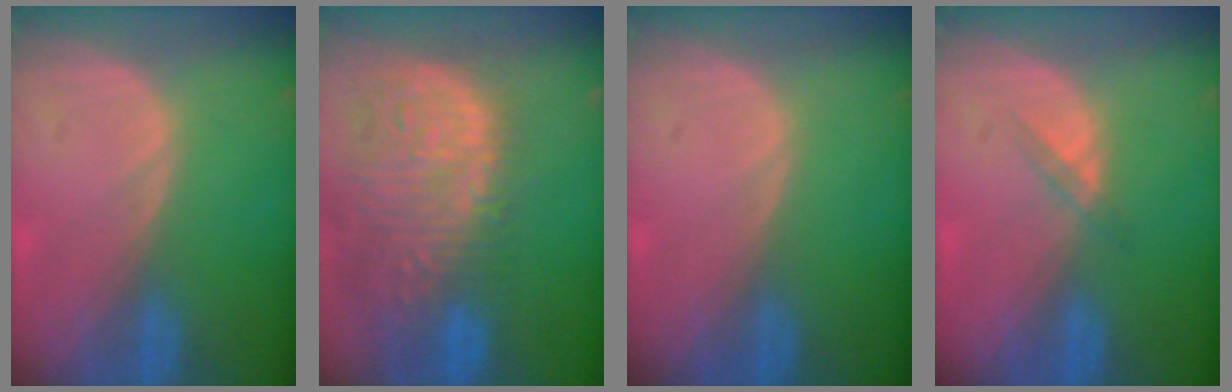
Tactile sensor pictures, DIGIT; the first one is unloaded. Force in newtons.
{"total": 14.9, "press": 12.4, "slide": 8.4}
{"total": 0.0}
{"total": 1.8, "press": 1.4, "slide": 1.0}